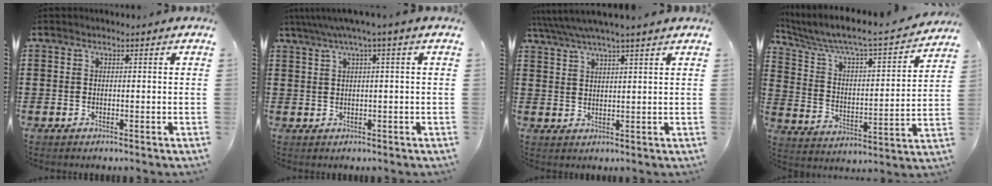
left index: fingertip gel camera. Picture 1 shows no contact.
{"total": 2.5, "force": [0.7, -0.3, 2.4], "torque": [-0.046, -0.004, 0.010]}
{"total": 3.9, "force": [3.3, 0.1, 2.1], "torque": [-0.050, -0.007, 0.058]}
{"total": 5.4, "force": [4.7, 0.5, 2.6], "torque": [-0.076, -0.044, 0.070]}